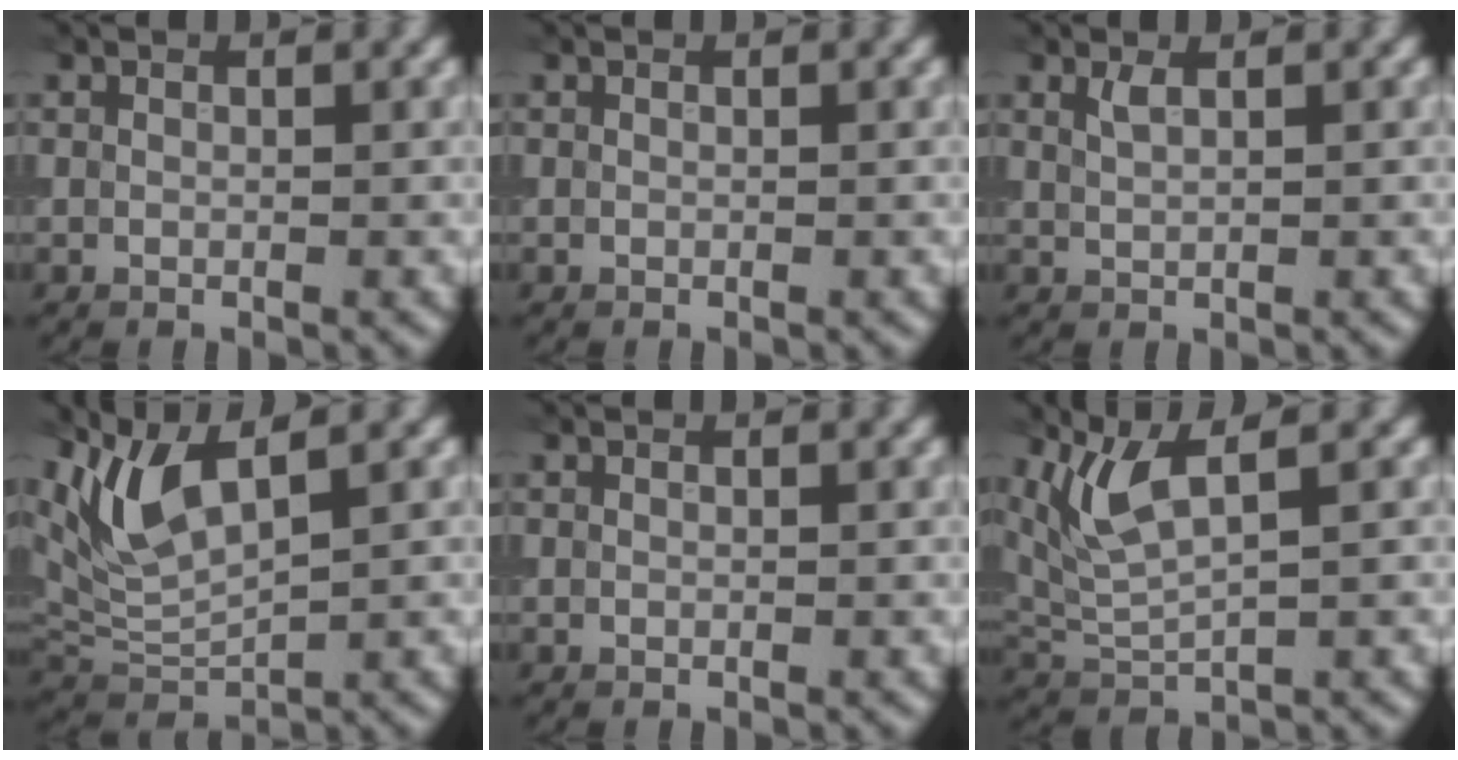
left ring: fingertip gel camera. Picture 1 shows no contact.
{"total": 0.0}
{"total": 0.9, "force": [0.6, 0.3, 0.6], "torque": [-0.013, 0.001, 0.012]}
{"total": 5.3, "force": [2.9, 1.7, 4.2], "torque": [-0.099, -0.001, 0.060]}
{"total": 0.0}
{"total": 4.8, "force": [2.5, 1.2, 3.9], "torque": [-0.096, 0.003, 0.057]}